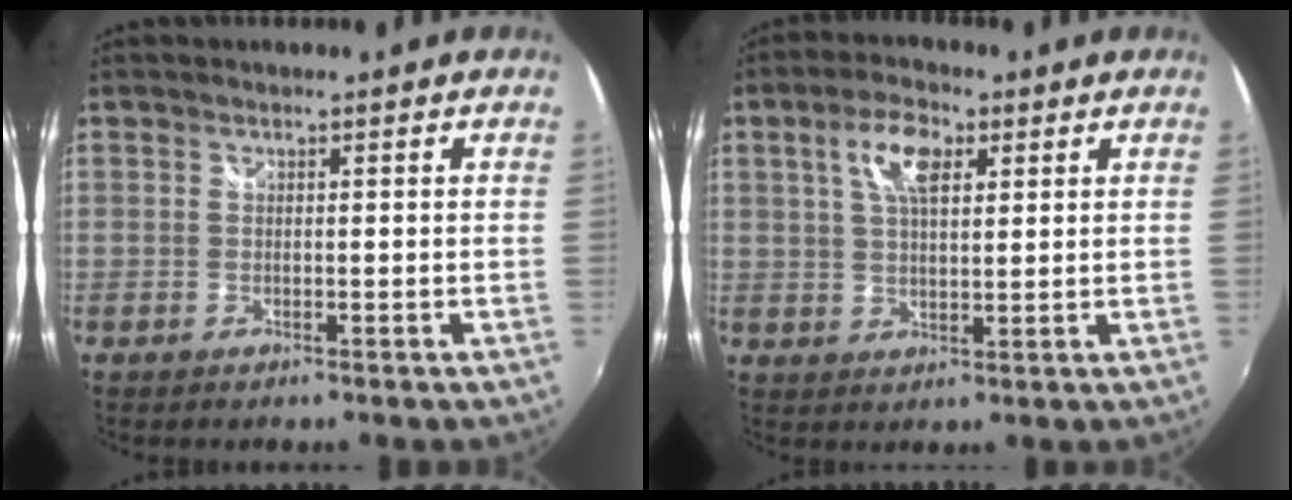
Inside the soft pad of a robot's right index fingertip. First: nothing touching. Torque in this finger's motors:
{"motor_torque": [0.35, 0.01, 0.20, 0.10]}